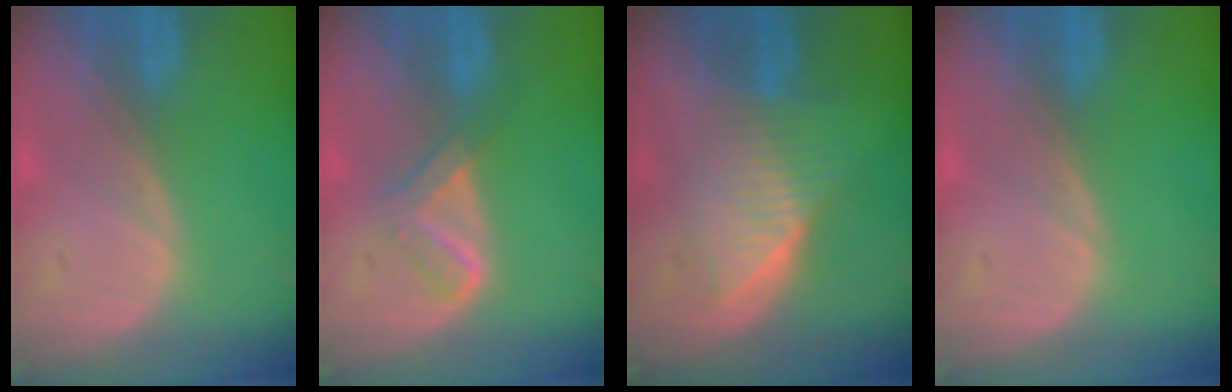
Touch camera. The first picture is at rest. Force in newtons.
{"total": 3.6, "press": 3.6, "slide": 0.3}
{"total": 6.4, "press": 6.0, "slide": 2.2}
{"total": 0.0}